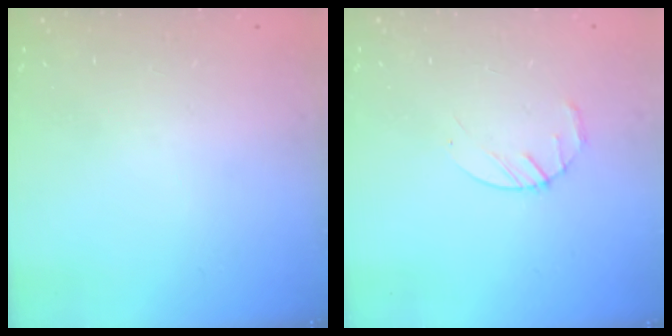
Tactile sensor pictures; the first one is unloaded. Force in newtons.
{"total": 3.2, "press": 3.2, "slide": 0.5}